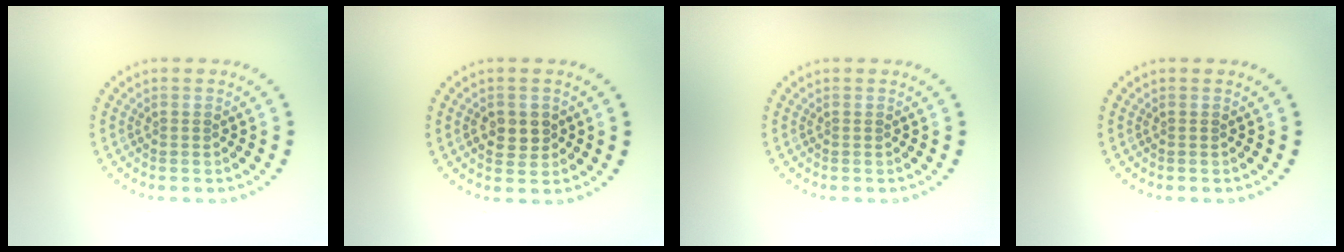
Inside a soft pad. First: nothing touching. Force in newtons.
{"total": 2.4, "press": 2.4, "slide": 0.3}
{"total": 0.0}
{"total": 0.0}